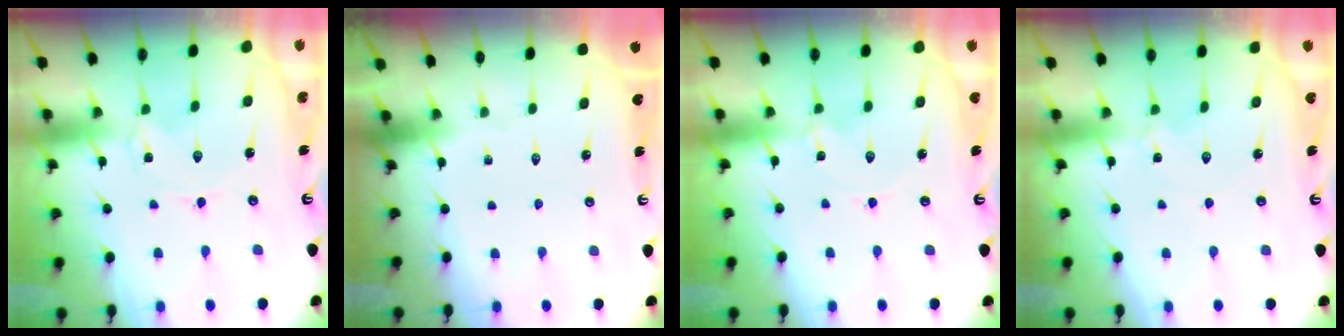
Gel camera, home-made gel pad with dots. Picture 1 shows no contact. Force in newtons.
{"total": 0.0}
{"total": 0.0}
{"total": 1.5, "press": 1.5, "slide": 0.3}